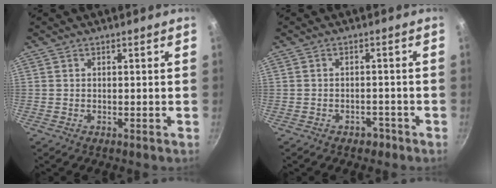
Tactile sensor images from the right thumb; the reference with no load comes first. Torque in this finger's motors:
{"motor_torque": [-0.27, 0.00, -0.29, 0.08, -0.02]}